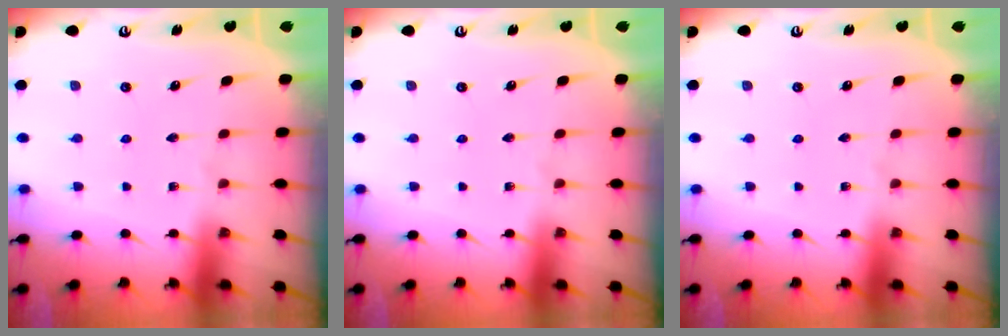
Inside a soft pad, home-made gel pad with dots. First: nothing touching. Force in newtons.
{"total": 0.0}
{"total": 0.0}